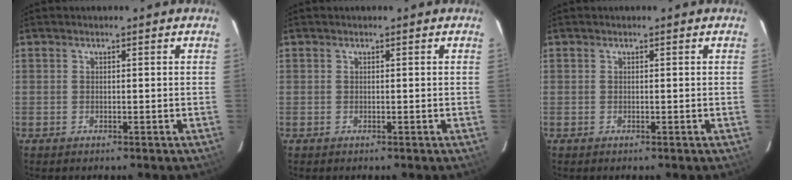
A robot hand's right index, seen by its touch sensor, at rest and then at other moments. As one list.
[{"total": 0.0}, {"total": 0.0}]